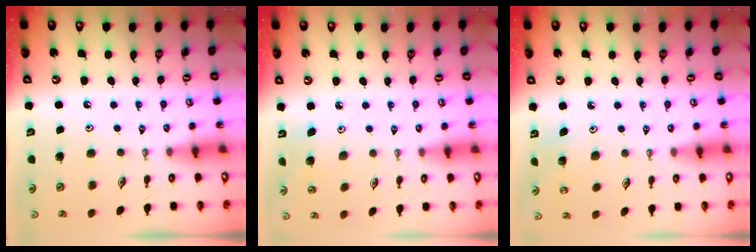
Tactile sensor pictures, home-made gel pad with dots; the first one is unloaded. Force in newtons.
{"total": 4.4, "press": 4.0, "slide": 1.8}
{"total": 4.7, "press": 4.5, "slide": 1.2}